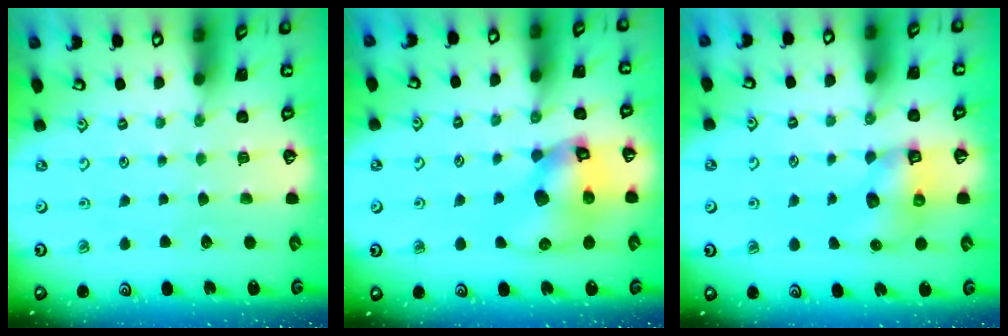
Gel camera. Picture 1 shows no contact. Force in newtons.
{"total": 12.8, "press": 12.7, "slide": 1.8}
{"total": 6.6, "press": 6.6, "slide": 0.6}